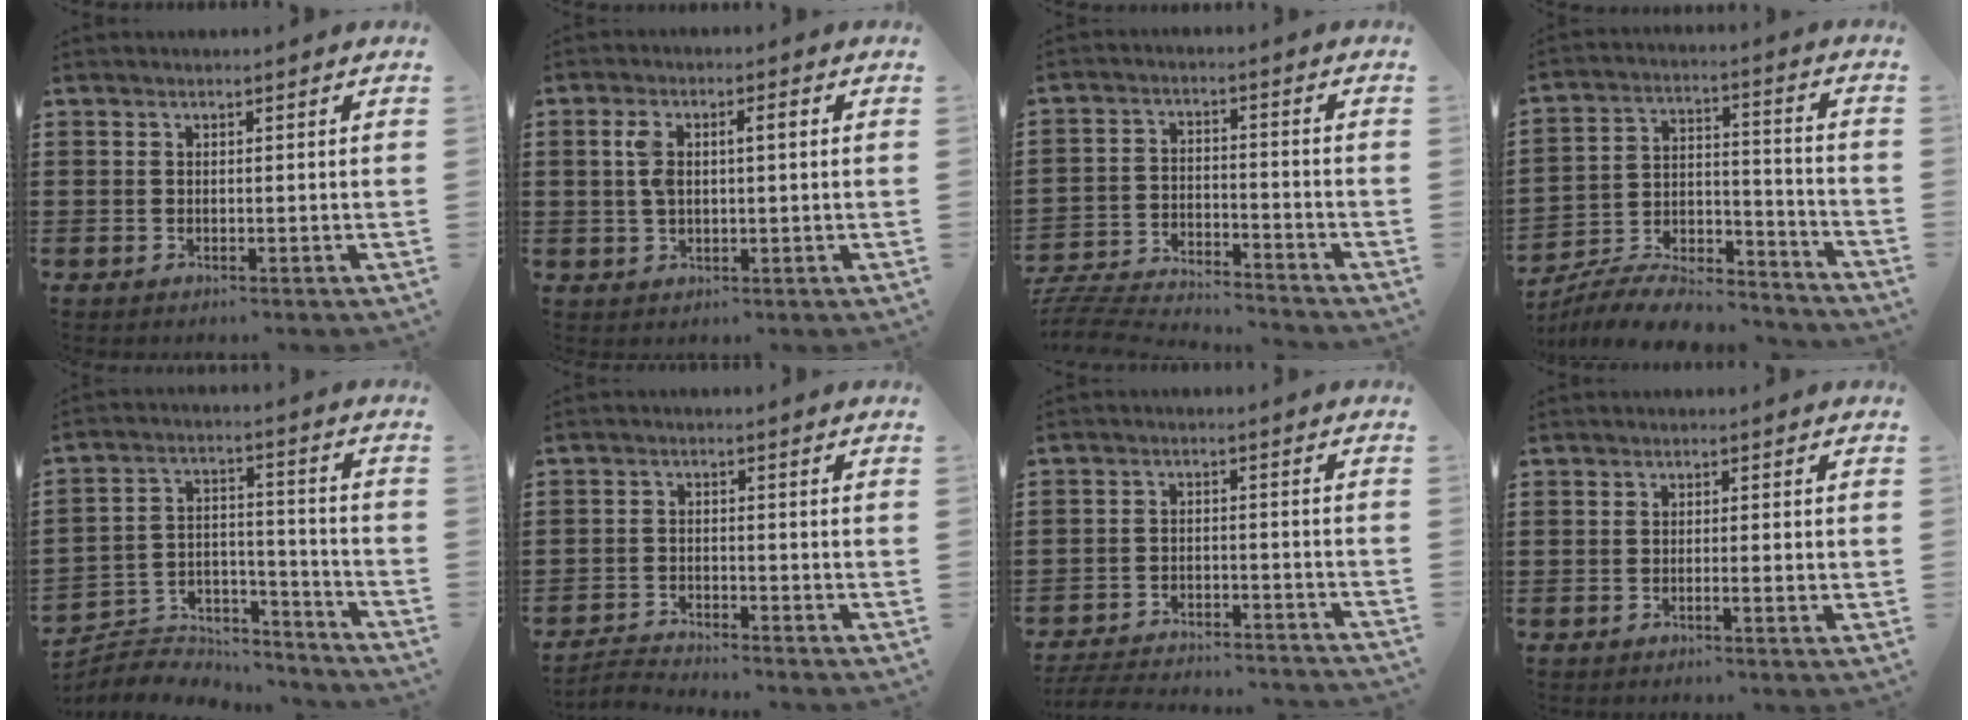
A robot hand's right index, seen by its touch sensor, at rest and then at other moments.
{"total": 4.4, "force": [0.7, 1.7, 4.0], "torque": [-0.081, 0.009, 0.009]}
{"total": 5.4, "force": [-5.3, 0.2, 0.7], "torque": [-0.032, -0.005, -0.114]}
{"total": 8.9, "force": [-8.0, 2.3, 3.1], "torque": [-0.054, 0.018, -0.156]}
{"total": 5.5, "force": [-5.1, 2.0, 0.7], "torque": [-0.019, 0.009, -0.104]}
{"total": 2.6, "force": [-2.6, 0.1, 0.1], "torque": [-0.007, 0.001, -0.057]}
{"total": 4.7, "force": [-4.6, 0.2, 0.9], "torque": [-0.022, -0.001, -0.095]}
{"total": 1.5, "force": [-0.5, -0.1, 1.4], "torque": [-0.022, -0.003, -0.009]}